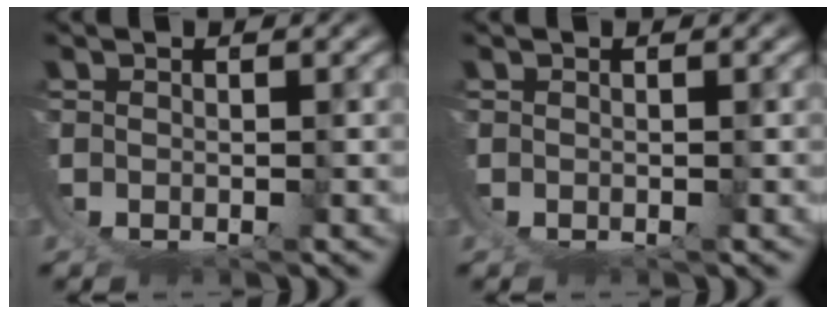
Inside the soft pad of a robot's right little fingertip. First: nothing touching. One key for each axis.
{"total": 0.0}